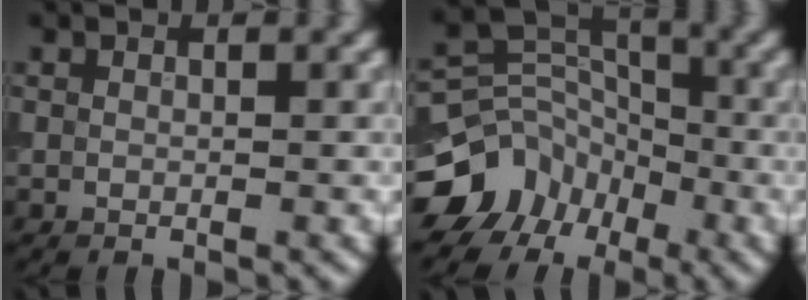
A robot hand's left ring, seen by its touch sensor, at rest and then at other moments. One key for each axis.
{"total": 8.3, "fx": -4.6, "fy": 6.4, "fz": 2.5, "tx": -0.043, "ty": 0.017, "tz": -0.091}